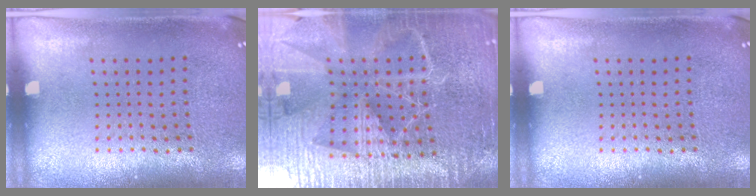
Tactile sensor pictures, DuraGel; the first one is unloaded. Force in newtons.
{"total": 5.7, "press": 5.0, "slide": 2.7}
{"total": 0.0}